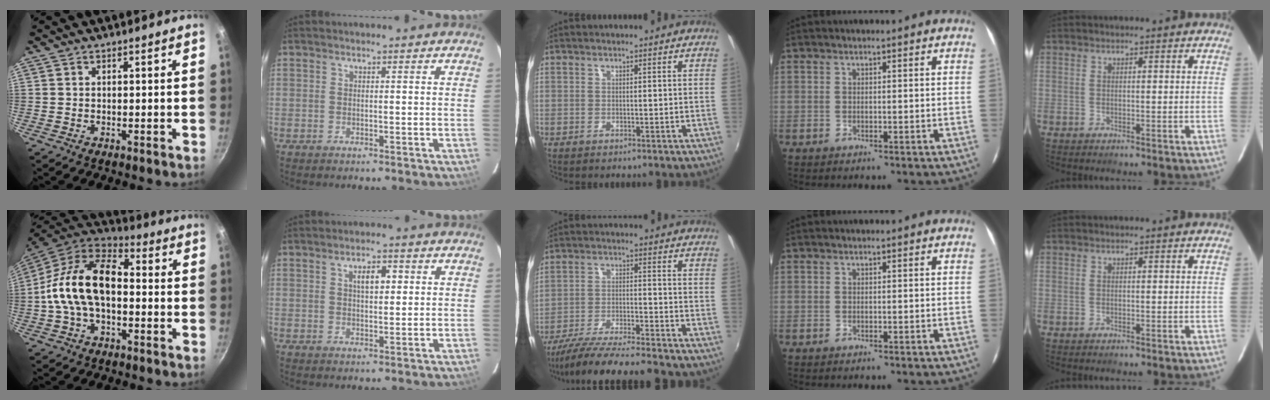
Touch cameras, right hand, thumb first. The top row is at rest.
{"thumb": {"total": 17.5, "force": [-1.3, 10.6, 13.9], "torque": [-0.230, 0.040, -0.042]}, "index": {"total": 4.0, "force": [1.3, 1.8, 3.3], "torque": [-0.053, 0.011, 0.022]}, "middle": {"total": 17.0, "force": [-15.2, 0.2, 7.6], "torque": [-0.152, -0.033, -0.243]}}